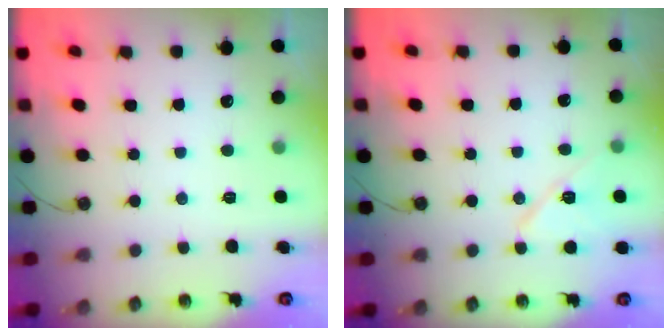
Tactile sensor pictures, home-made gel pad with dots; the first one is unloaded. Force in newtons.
{"total": 8.6, "press": 7.3, "slide": 4.6}